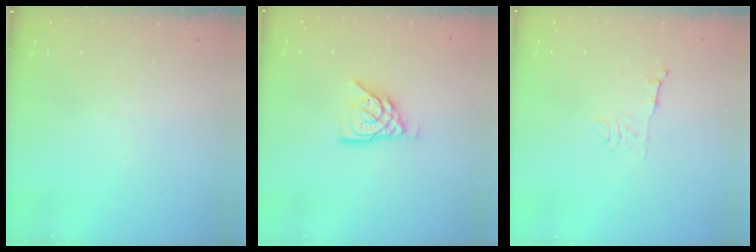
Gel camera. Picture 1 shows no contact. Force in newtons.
{"total": 9.9, "press": 9.8, "slide": 1.2}
{"total": 5.8, "press": 5.8, "slide": 0.5}